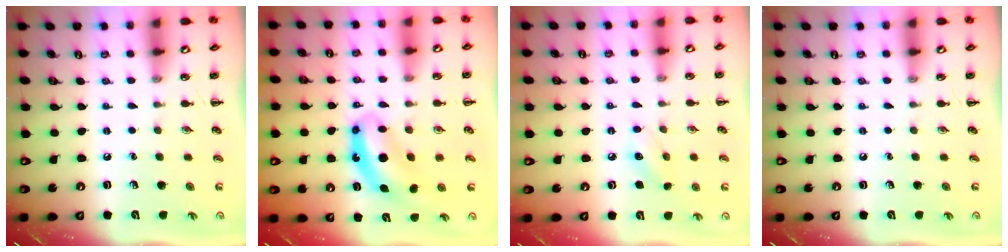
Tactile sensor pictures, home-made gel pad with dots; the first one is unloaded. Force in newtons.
{"total": 9.4, "press": 9.3, "slide": 1.8}
{"total": 7.0, "press": 6.8, "slide": 1.6}
{"total": 0.0}